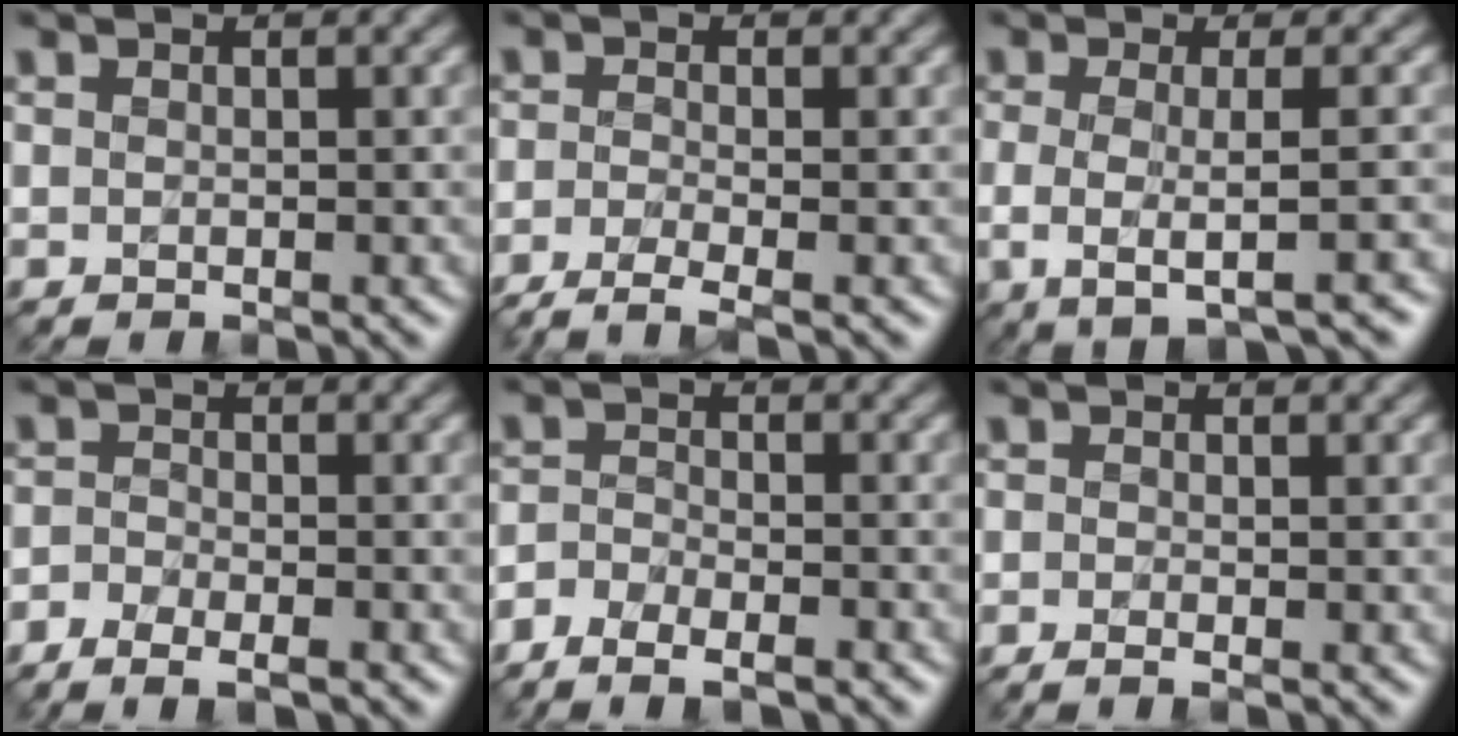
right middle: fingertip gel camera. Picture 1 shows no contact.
{"total": 3.3, "force": [-2.3, 0.7, 2.3], "torque": [-0.043, -0.009, -0.056]}
{"total": 4.3, "force": [-0.8, 1.2, 4.0], "torque": [-0.066, -0.011, -0.016]}
{"total": 4.4, "force": [-3.1, 1.9, 2.5], "torque": [-0.024, -0.014, -0.043]}
{"total": 5.9, "force": [-4.5, 2.5, 2.9], "torque": [-0.030, -0.014, -0.066]}
{"total": 1.3, "force": [-0.8, 0.3, 0.9], "torque": [-0.012, -0.010, -0.019]}